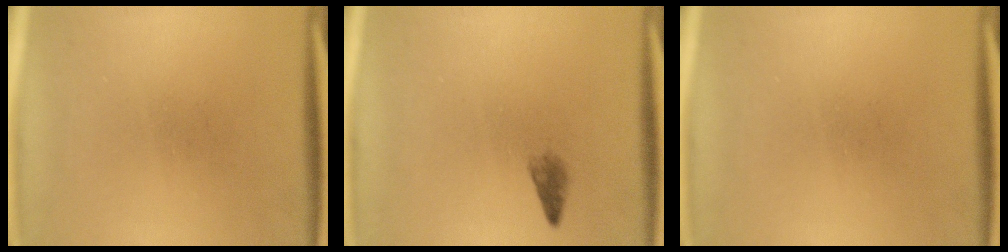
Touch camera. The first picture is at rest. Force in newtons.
{"total": 1.2}
{"total": 0.0}